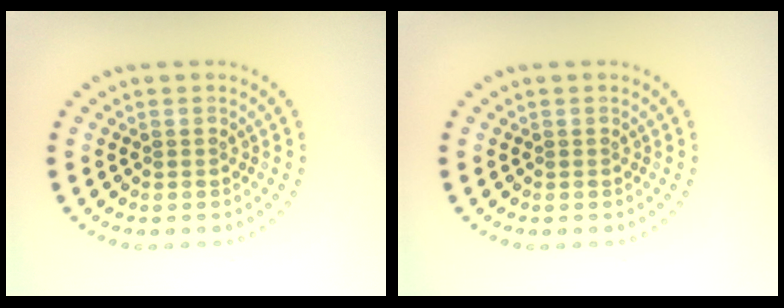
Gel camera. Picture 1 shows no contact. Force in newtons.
{"total": 0.0}